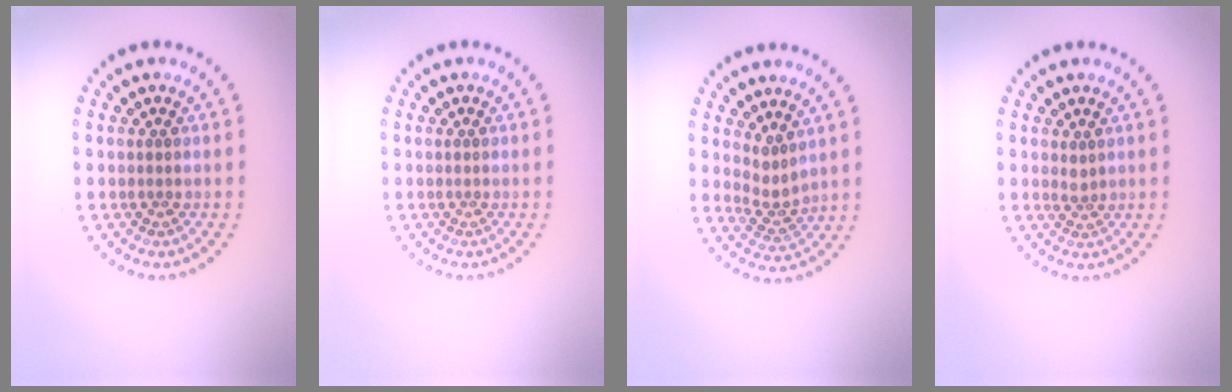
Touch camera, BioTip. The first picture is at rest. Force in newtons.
{"total": 0.0}
{"total": 2.0, "press": 1.4, "slide": 1.5}
{"total": 1.0, "press": 0.7, "slide": 0.7}